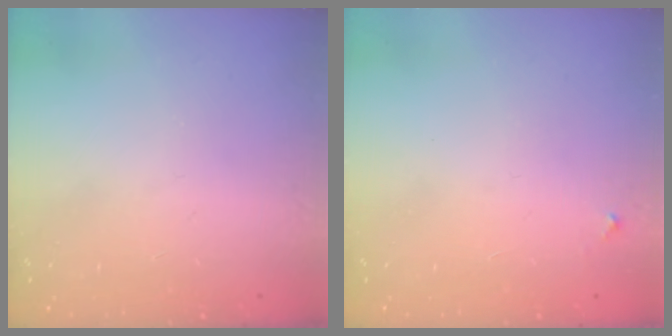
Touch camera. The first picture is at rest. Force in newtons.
{"total": 3.3, "press": 3.2, "slide": 0.3}